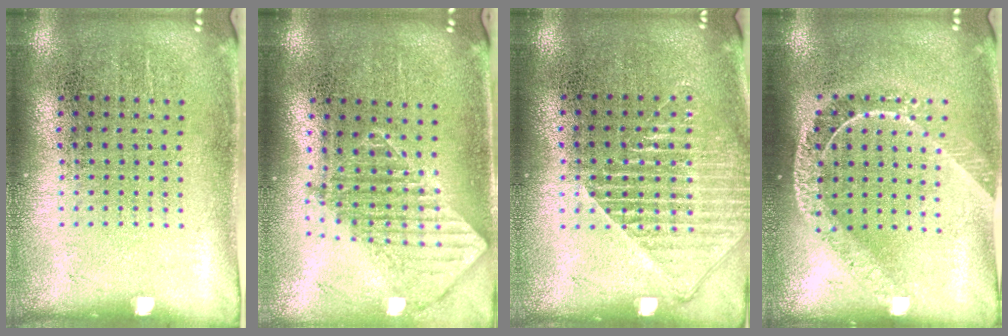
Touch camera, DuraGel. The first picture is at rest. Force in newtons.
{"total": 1.2, "press": 1.1, "slide": 0.6}
{"total": 1.6, "press": 1.4, "slide": 0.8}
{"total": 1.7, "press": 1.4, "slide": 1.0}